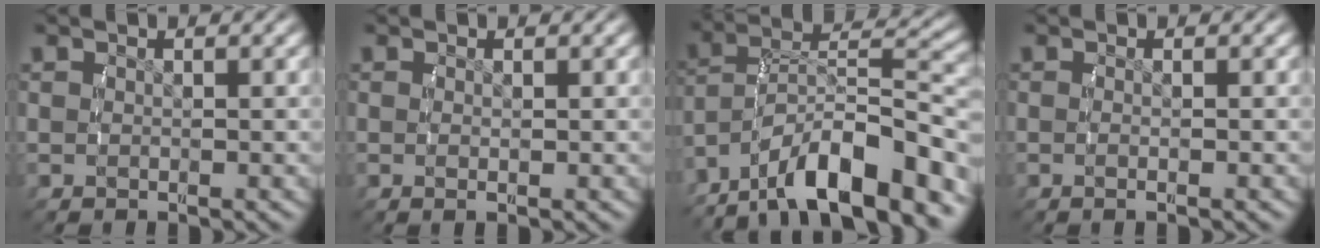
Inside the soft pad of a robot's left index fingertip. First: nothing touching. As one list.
[{"total": 0.6, "force": [-0.2, -0.1, 0.6], "torque": [-0.017, -0.008, 0.001]}, {"total": 10.4, "force": [-5.0, 5.7, 7.2], "torque": [-0.123, -0.016, -0.068]}, {"total": 1.1, "force": [-0.7, -0.3, 0.8], "torque": [-0.021, -0.006, -0.010]}]